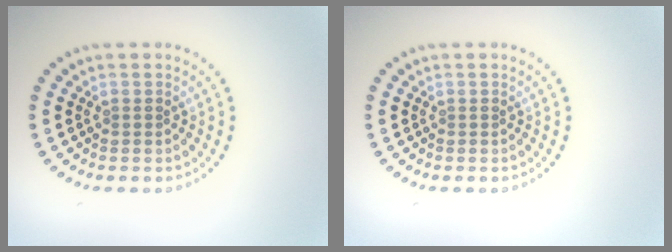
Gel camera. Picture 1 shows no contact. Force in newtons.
{"total": 0.0}